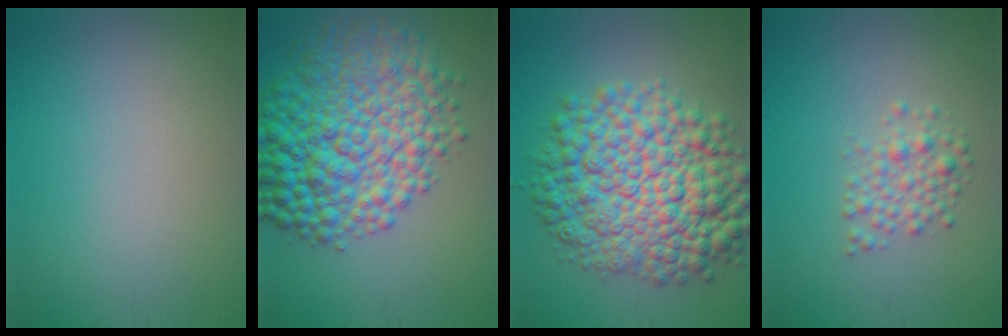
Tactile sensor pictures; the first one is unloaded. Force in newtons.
{"total": 11.3, "press": 11.3, "slide": 0.2}
{"total": 11.6, "press": 11.6, "slide": 0.2}
{"total": 2.2, "press": 2.2, "slide": 0.0}